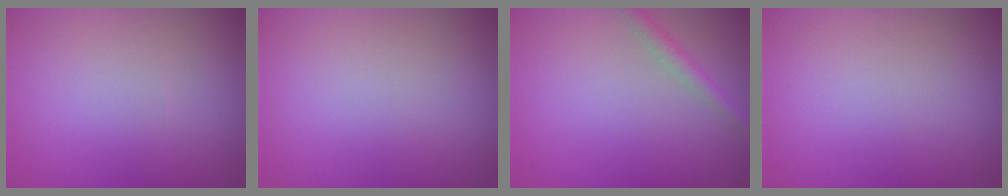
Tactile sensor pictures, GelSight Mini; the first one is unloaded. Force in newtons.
{"total": 0.0}
{"total": 1.8, "press": 1.8, "slide": 0.1}
{"total": 0.0}